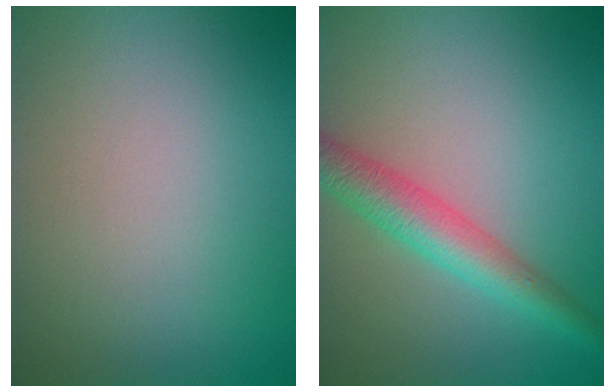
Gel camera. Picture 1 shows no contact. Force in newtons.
{"total": 4.2, "press": 4.2, "slide": 0.1}